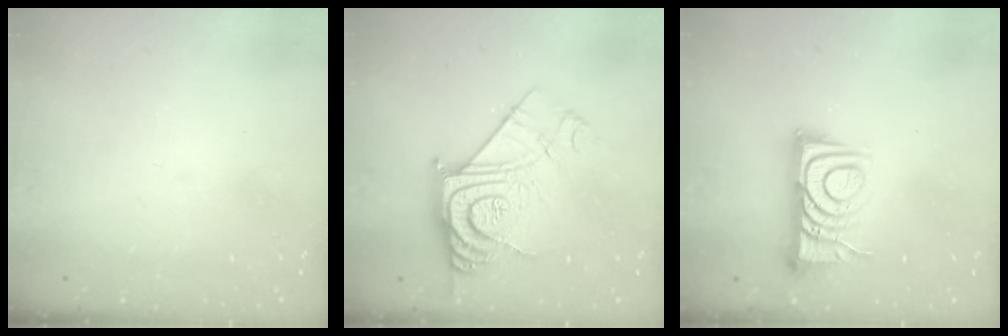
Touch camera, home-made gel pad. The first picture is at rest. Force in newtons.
{"total": 15.3, "press": 15.2, "slide": 1.1}
{"total": 9.8, "press": 9.8, "slide": 1.2}